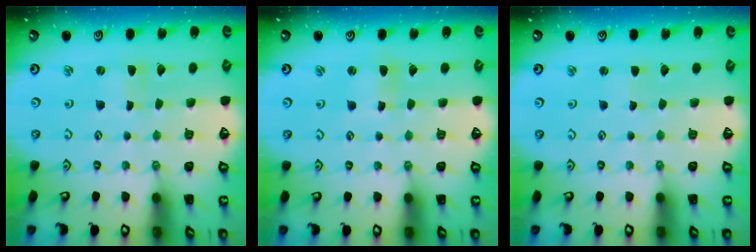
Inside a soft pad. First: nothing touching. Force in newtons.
{"total": 1.9, "press": 1.9, "slide": 0.3}
{"total": 1.1, "press": 1.1, "slide": 0.2}